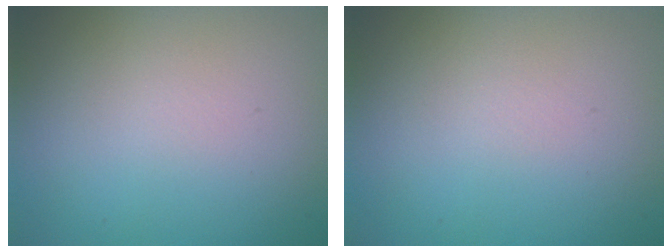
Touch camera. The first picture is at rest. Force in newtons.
{"total": 0.0}